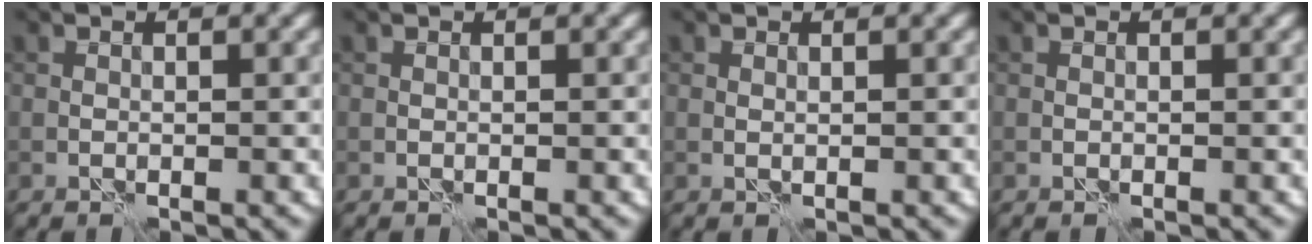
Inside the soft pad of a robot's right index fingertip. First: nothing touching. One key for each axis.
{"total": 0.0}
{"total": 0.0}
{"total": 0.0}